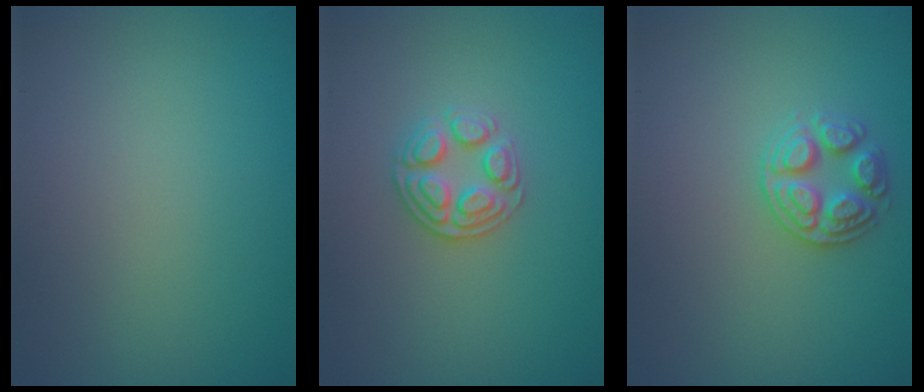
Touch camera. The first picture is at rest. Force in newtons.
{"total": 2.7, "press": 2.6, "slide": 0.8}
{"total": 2.6, "press": 2.6, "slide": 0.4}